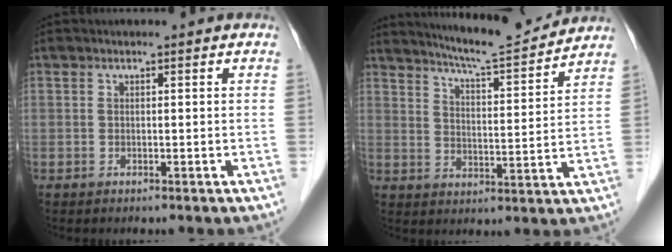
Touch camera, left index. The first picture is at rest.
{"total": 12.3, "force": [11.6, -0.2, 3.9], "torque": [-0.068, -0.005, 0.169]}